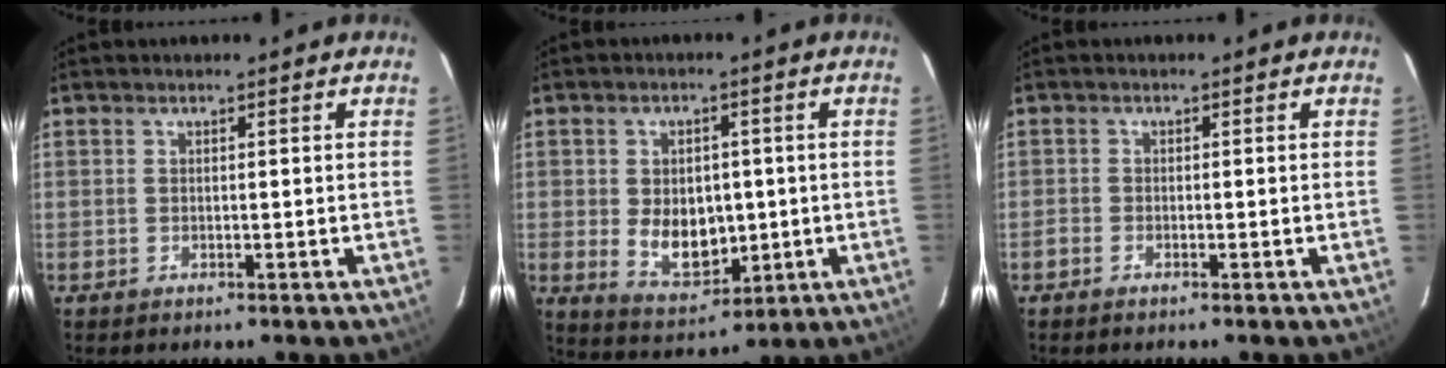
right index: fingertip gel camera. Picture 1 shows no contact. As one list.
[{"total": 9.4, "force": [-0.6, 6.6, 6.6], "torque": [-0.129, -0.010, 0.011]}, {"total": 1.3, "force": [-1.1, 0.6, 0.2], "torque": [-0.005, 0.000, -0.024]}]